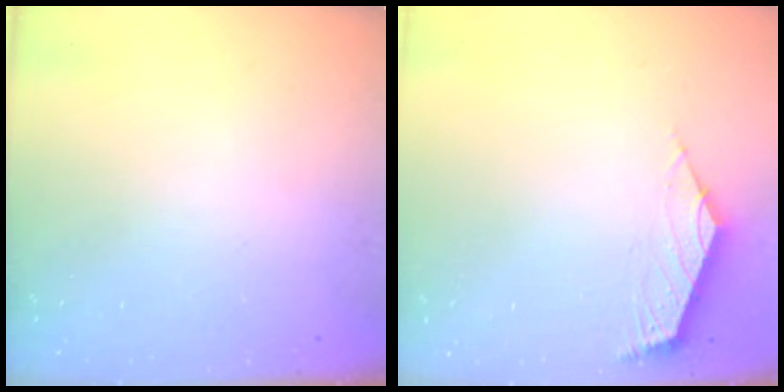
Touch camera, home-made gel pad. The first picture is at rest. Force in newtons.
{"total": 2.5, "press": 2.4, "slide": 0.7}